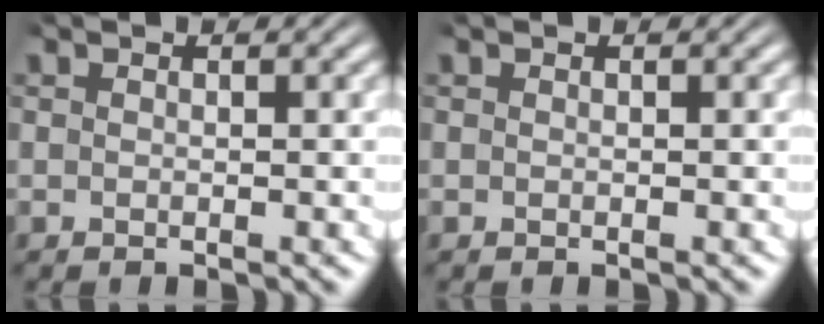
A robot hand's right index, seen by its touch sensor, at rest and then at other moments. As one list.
[{"total": 0.0}]